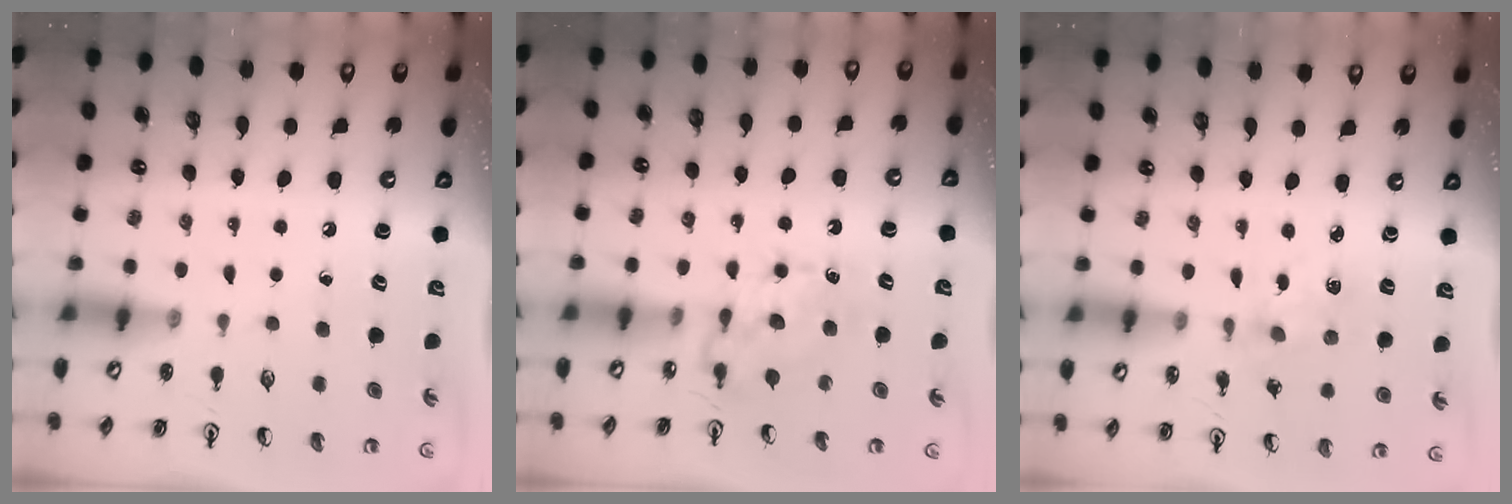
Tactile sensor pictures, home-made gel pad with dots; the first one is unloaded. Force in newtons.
{"total": 6.6, "press": 6.6, "slide": 0.5}
{"total": 2.1, "press": 2.1, "slide": 0.3}